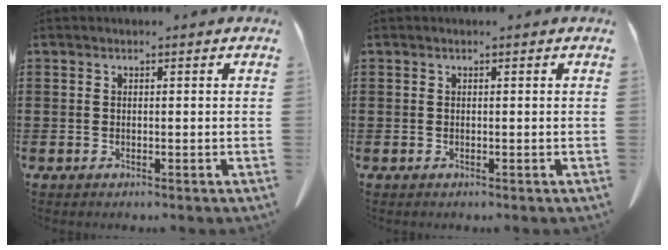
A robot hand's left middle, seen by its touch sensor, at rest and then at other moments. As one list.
[{"total": 0.0}]